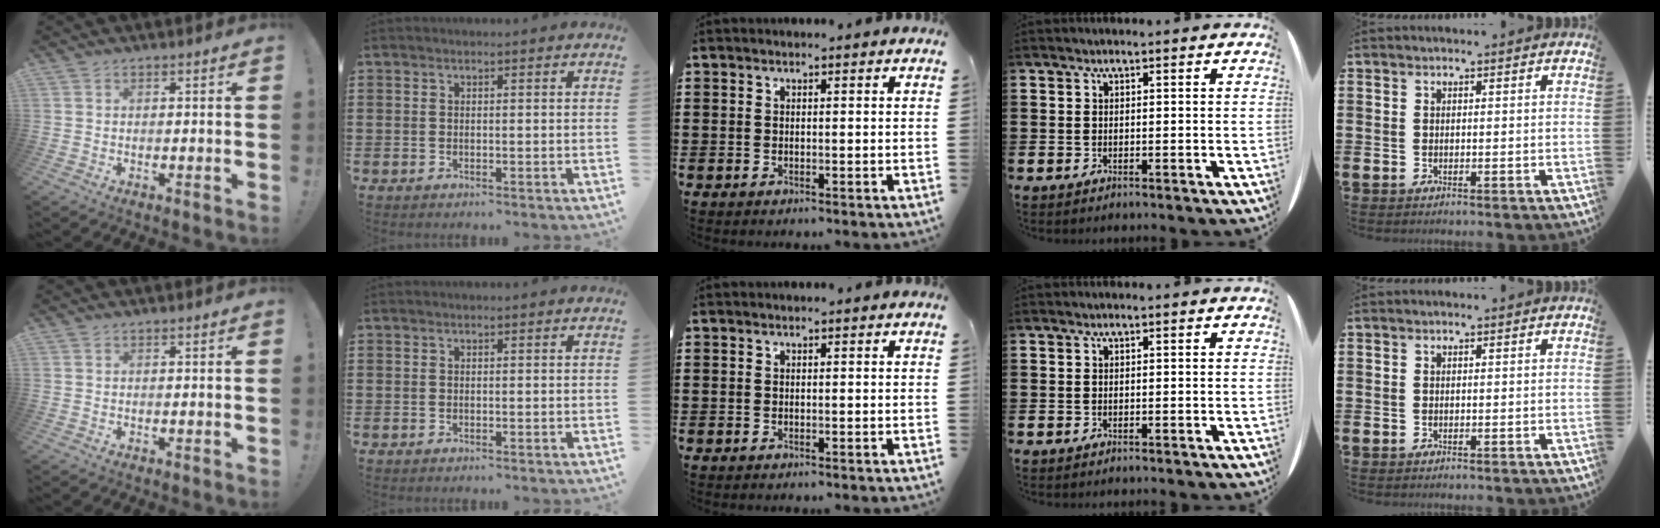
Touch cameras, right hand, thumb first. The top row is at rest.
{}